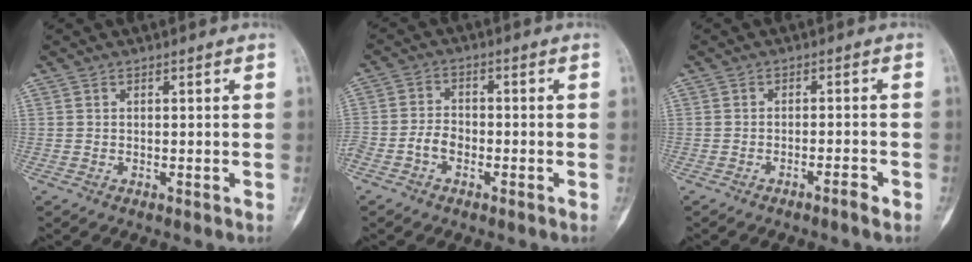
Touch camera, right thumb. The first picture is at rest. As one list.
[{"total": 3.9, "force": [-1.7, 2.6, 2.3], "torque": [-0.037, 0.019, -0.036]}, {"total": 2.1, "force": [-1.5, 0.1, 1.4], "torque": [-0.027, 0.010, -0.026]}]